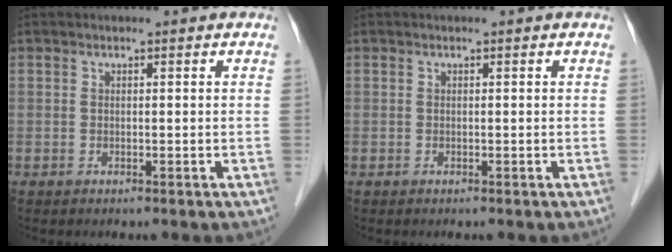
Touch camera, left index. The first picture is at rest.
{"total": 0.0}